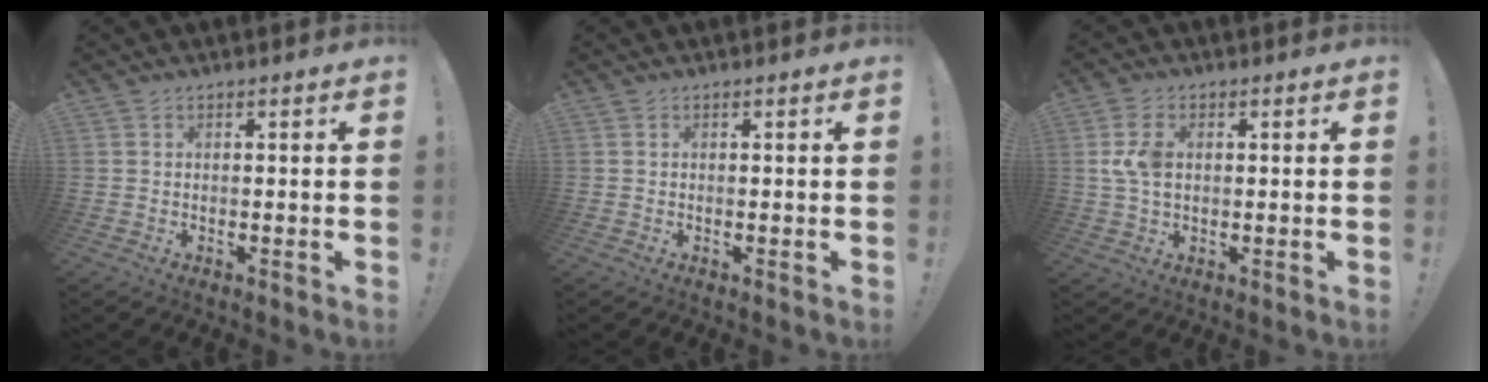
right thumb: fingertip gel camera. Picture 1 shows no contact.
{"total": 0.0}
{"total": 6.6, "force": [1.0, 4.1, 5.1], "torque": [-0.111, 0.002, 0.018]}